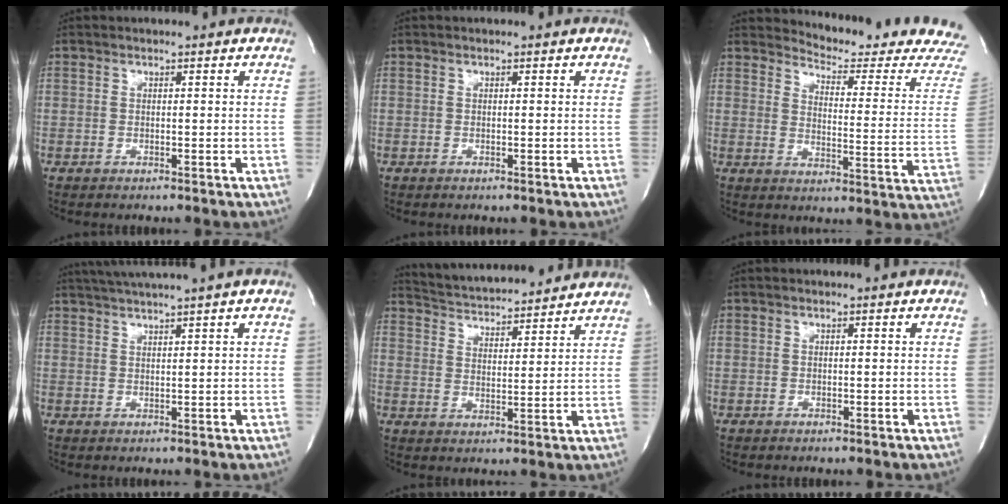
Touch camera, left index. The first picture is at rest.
{"total": 0.0}
{"total": 15.8, "force": [15.7, -0.3, 1.9], "torque": [-0.023, -0.138, 0.166]}
{"total": 5.8, "force": [4.5, -1.5, 3.4], "torque": [-0.054, 0.015, 0.071]}
{"total": 13.4, "force": [12.7, 1.6, 3.9], "torque": [-0.070, 0.013, 0.190]}
{"total": 0.0}